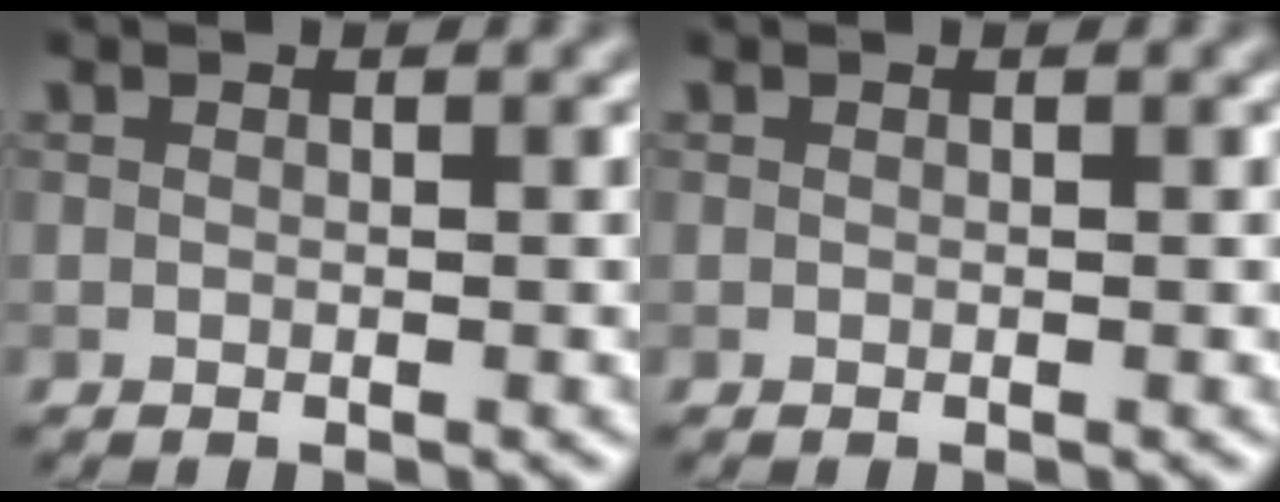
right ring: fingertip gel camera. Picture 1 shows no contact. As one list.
[{"total": 0.0}]